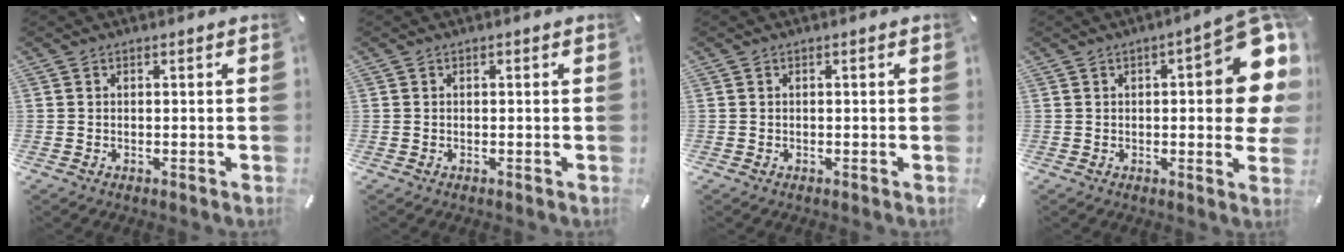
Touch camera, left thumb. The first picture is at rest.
{"total": 0.0}
{"total": 0.0}
{"total": 17.2, "force": [3.8, 6.1, 15.6], "torque": [-0.181, -0.026, 0.059]}